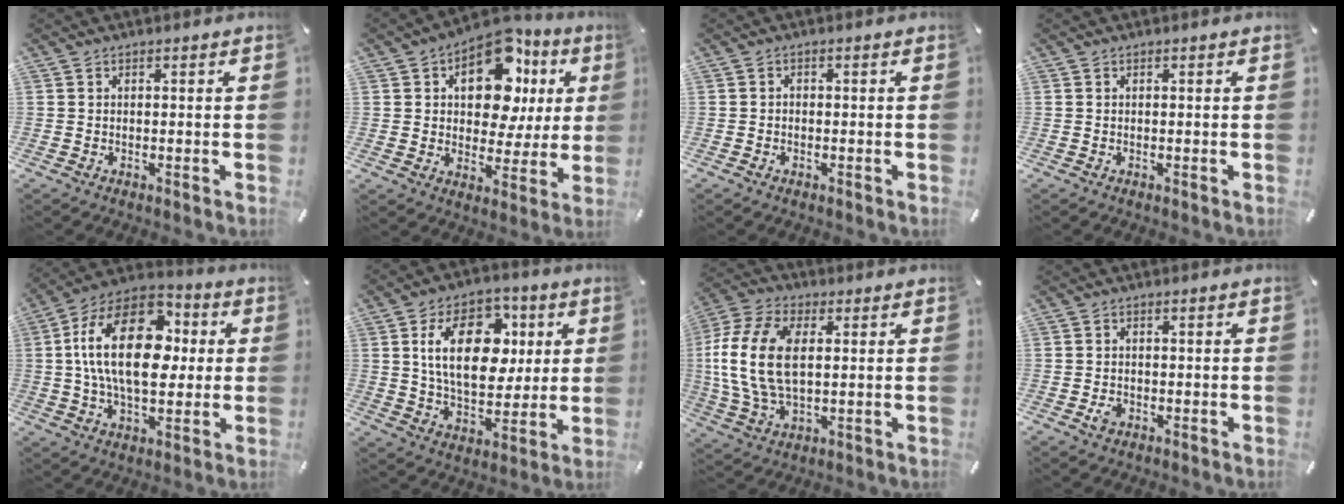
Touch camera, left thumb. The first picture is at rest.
{"total": 16.1, "force": [6.4, 9.8, 11.0], "torque": [-0.162, -0.034, 0.112]}
{"total": 0.9, "force": [-0.5, 0.6, 0.4], "torque": [-0.008, 0.003, -0.012]}
{"total": 0.0}
{"total": 22.6, "force": [2.7, 13.9, 17.7], "torque": [-0.338, 0.006, 0.041]}
{"total": 18.5, "force": [4.5, 12.1, 13.4], "torque": [-0.229, 0.007, 0.075]}
{"total": 15.2, "force": [1.7, 9.3, 11.8], "torque": [-0.276, 0.001, 0.029]}
{"total": 1.9, "force": [-0.6, 1.4, 1.1], "torque": [-0.021, 0.003, -0.011]}